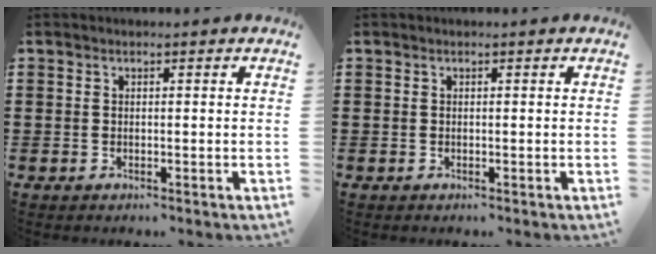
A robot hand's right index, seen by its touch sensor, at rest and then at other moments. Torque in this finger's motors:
{"motor_torque": [0.93, 1.20, 0.00, 0.01]}